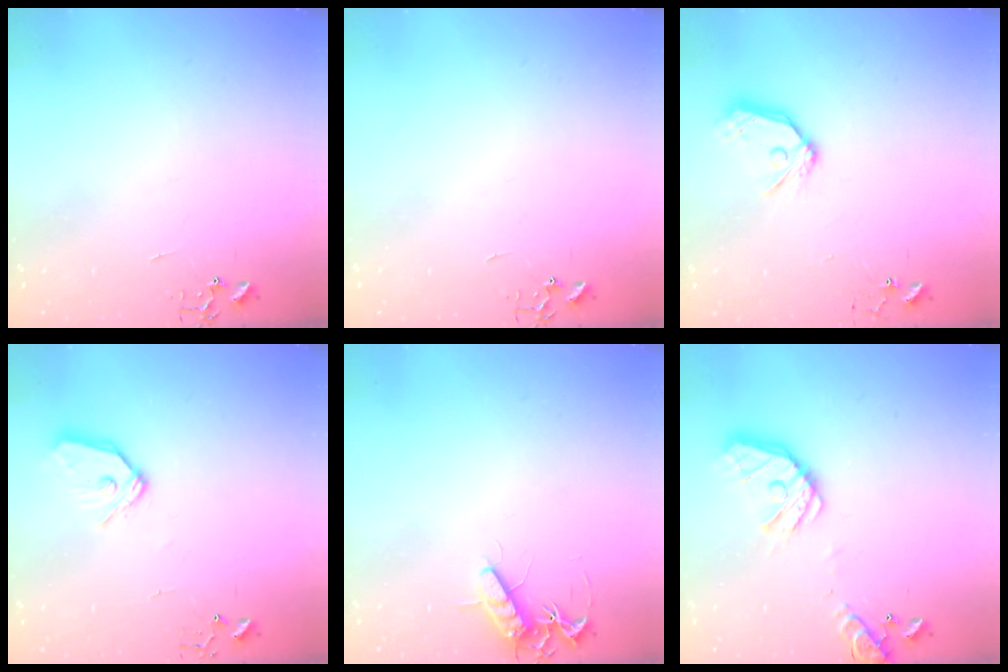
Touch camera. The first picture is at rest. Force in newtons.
{"total": 0.0}
{"total": 12.1, "press": 12.0, "slide": 1.3}
{"total": 9.9, "press": 9.8, "slide": 1.2}
{"total": 10.8, "press": 10.8, "slide": 0.4}
{"total": 16.9, "press": 16.7, "slide": 3.0}